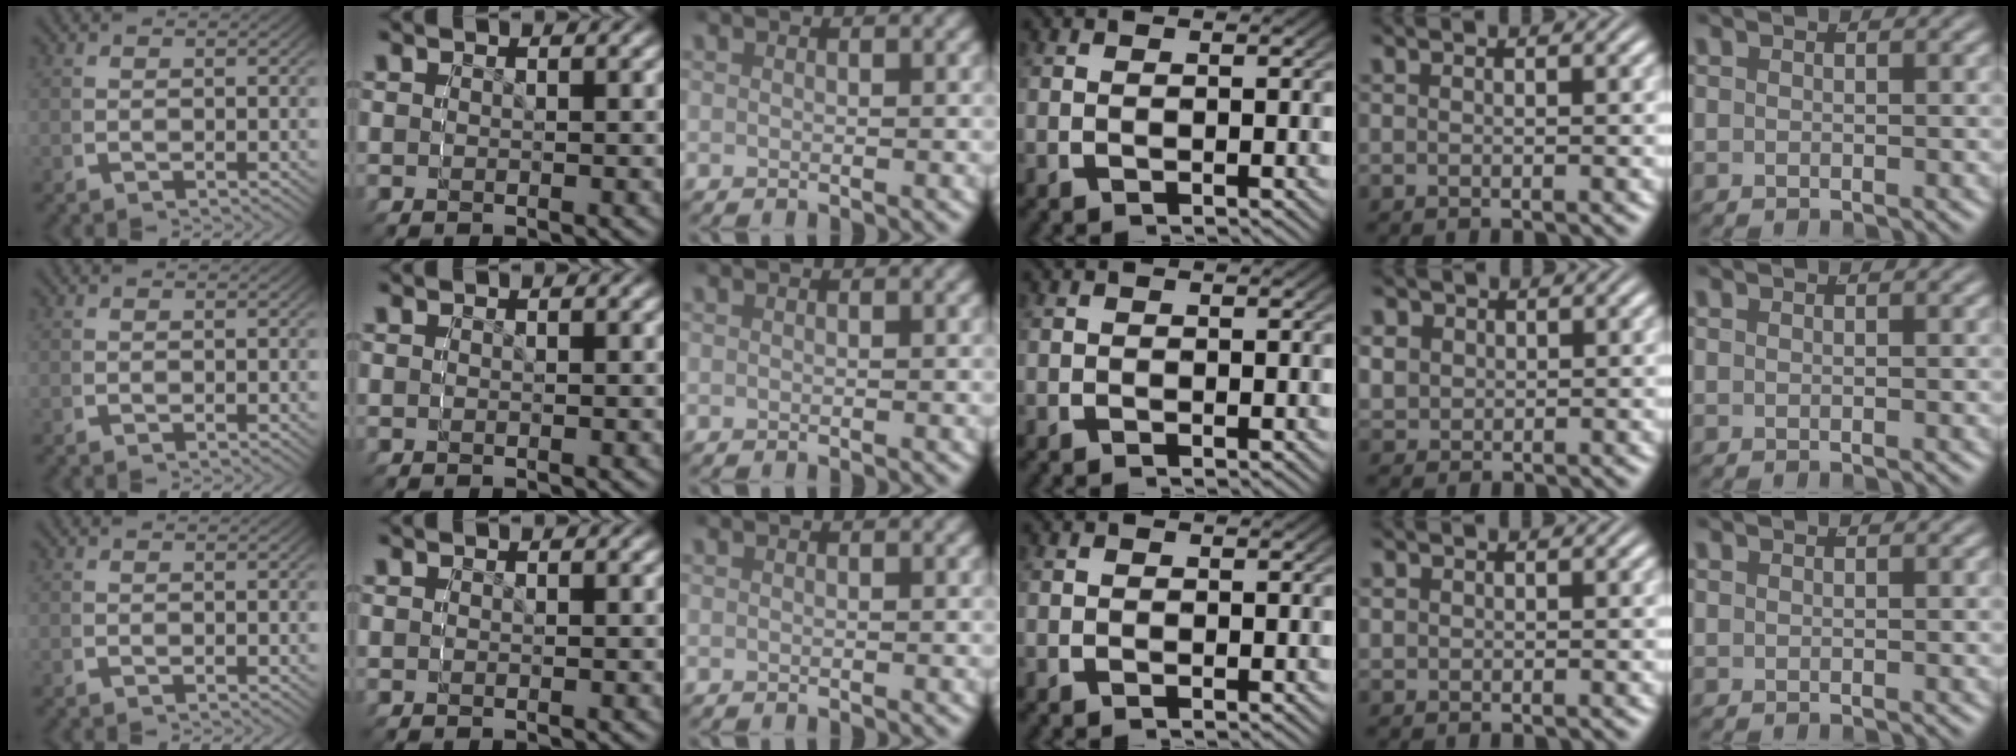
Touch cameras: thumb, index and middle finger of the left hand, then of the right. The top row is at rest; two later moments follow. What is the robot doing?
{"motion": "grasp_and_lifting", "object": "cloth"}